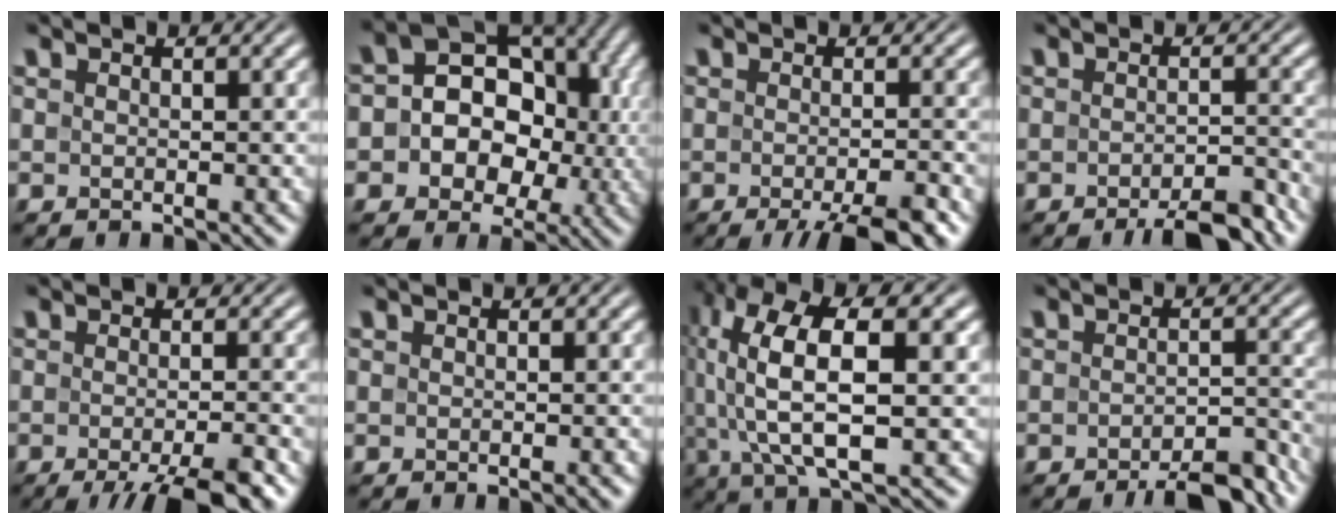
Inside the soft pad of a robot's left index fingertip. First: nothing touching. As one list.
[{"total": 12.4, "force": [0.4, 10.1, 7.3], "torque": [-0.099, 0.018, -0.019]}, {"total": 5.7, "force": [-3.4, 1.0, 4.5], "torque": [-0.055, -0.003, -0.052]}, {"total": 4.5, "force": [-3.3, 1.0, 2.9], "torque": [-0.039, 0.002, -0.049]}, {"total": 6.3, "force": [-3.6, 1.3, 5.1], "torque": [-0.062, -0.006, -0.053]}, {"total": 0.8, "force": [-0.4, 0.1, 0.6], "torque": [-0.008, 0.000, -0.005]}, {"total": 10.5, "force": [2.3, 4.1, 9.4], "torque": [-0.197, 0.013, 0.040]}, {"total": 4.6, "force": [-3.6, 1.1, 2.6], "torque": [-0.033, 0.005, -0.049]}]